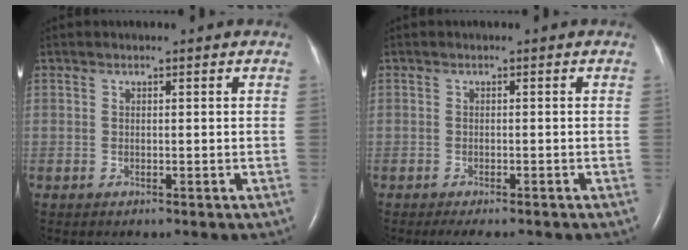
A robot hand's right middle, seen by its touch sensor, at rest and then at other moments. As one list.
[{"total": 4.5, "force": [-3.7, 1.2, 2.3], "torque": [-0.027, -0.008, -0.049]}]